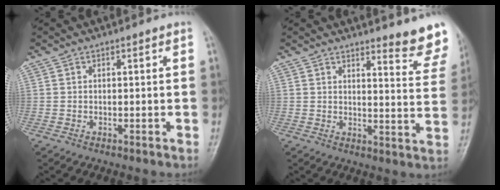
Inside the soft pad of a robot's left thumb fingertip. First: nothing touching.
{"total": 9.4, "force": [8.4, 1.3, 4.1], "torque": [-0.023, -0.071, 0.087]}